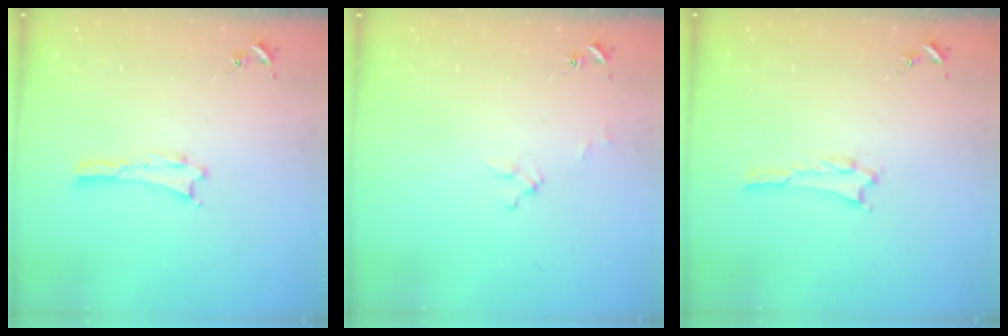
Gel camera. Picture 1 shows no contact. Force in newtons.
{"total": 3.0, "press": 3.0, "slide": 0.2}
{"total": 1.0, "press": 1.0, "slide": 0.2}